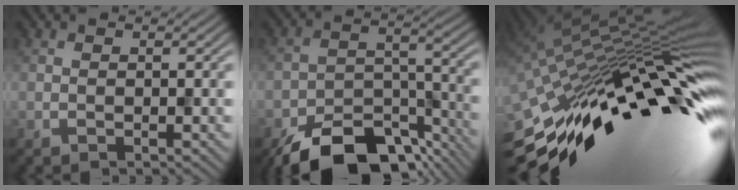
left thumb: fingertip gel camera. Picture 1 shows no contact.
{"total": 13.9, "force": [-10.5, 6.2, 6.7], "torque": [-0.123, -0.018, -0.163]}
{"total": 18.0, "force": [-3.3, 4.6, 17.1], "torque": [-0.288, 0.005, -0.085]}